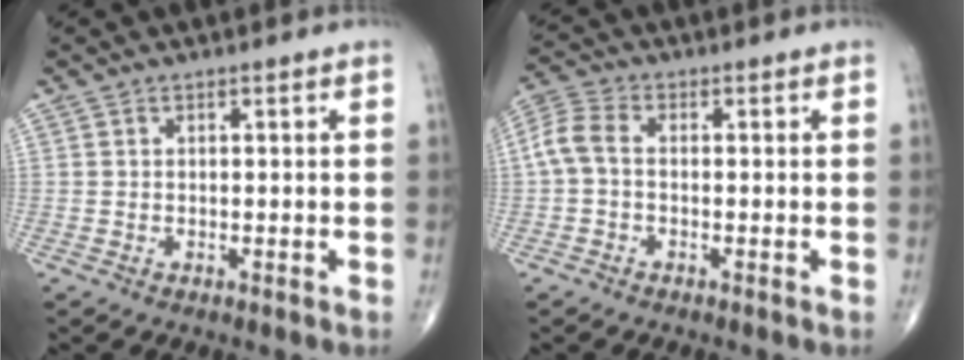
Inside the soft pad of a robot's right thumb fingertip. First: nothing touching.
{"total": 5.2, "force": [-0.4, 3.2, 4.1], "torque": [-0.095, 0.016, -0.019]}